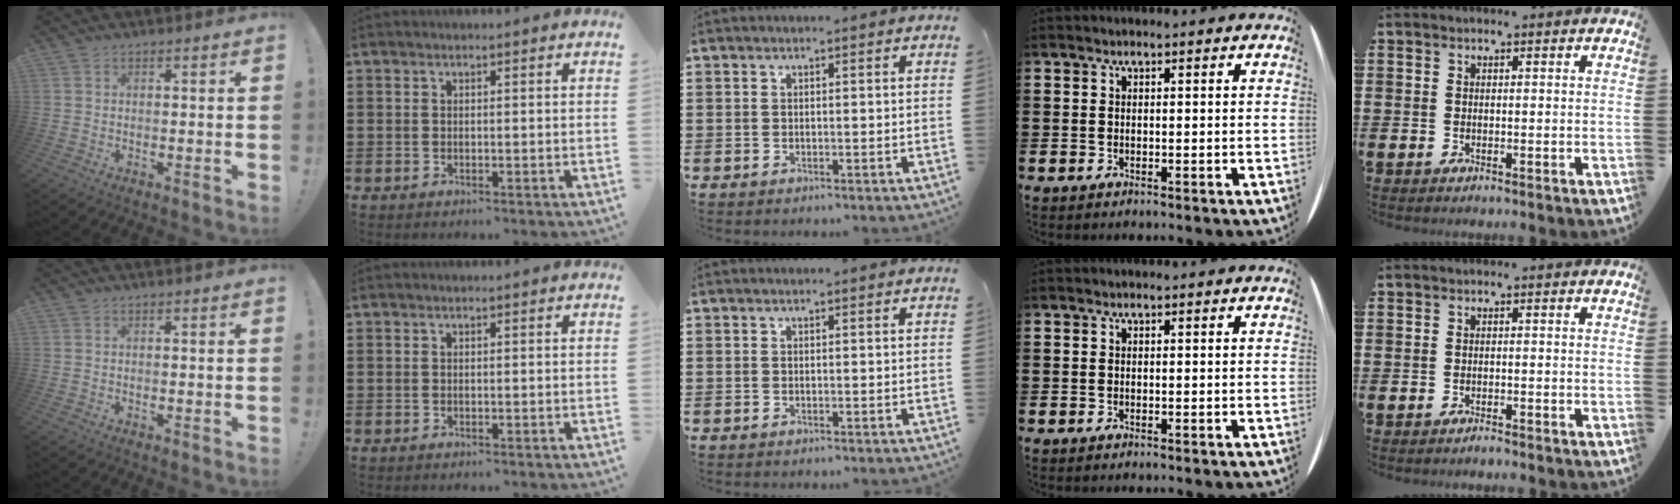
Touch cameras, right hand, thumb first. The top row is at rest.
{"little": {"total": 0.8, "force": [-0.7, 0.0, 0.2], "torque": [0.003, -0.007, -0.016]}}